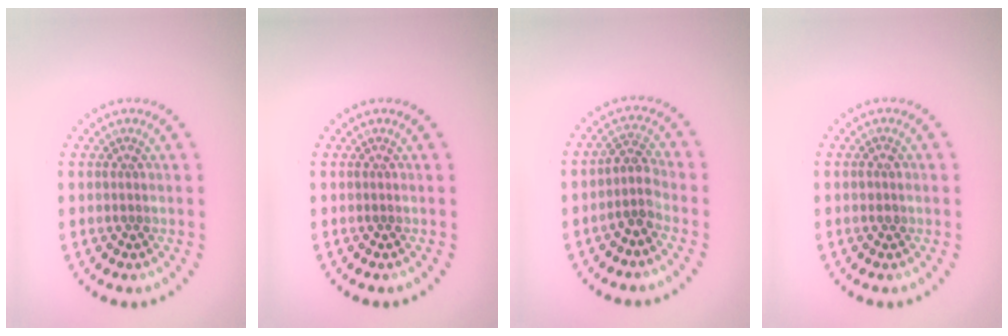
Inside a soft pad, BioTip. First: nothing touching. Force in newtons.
{"total": 0.0}
{"total": 2.4, "press": 1.9, "slide": 1.4}
{"total": 0.7, "press": 0.7, "slide": 0.3}